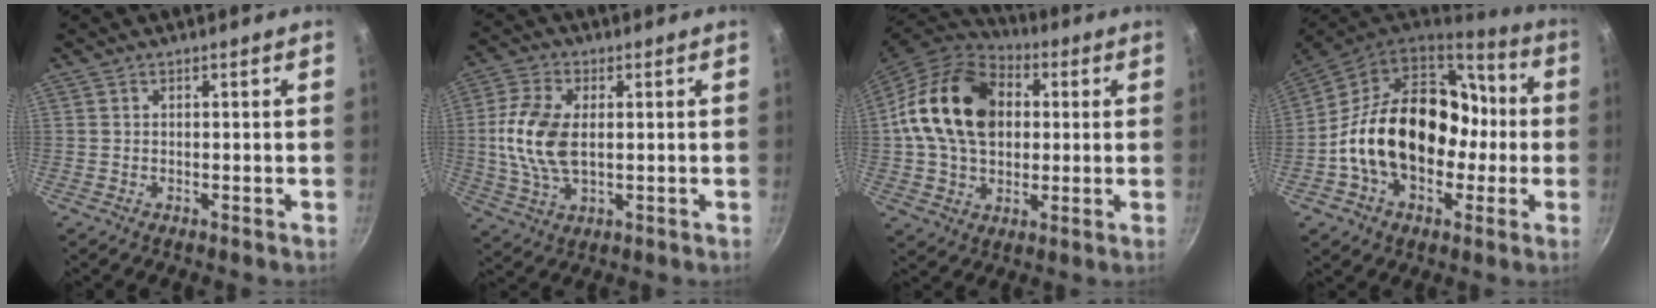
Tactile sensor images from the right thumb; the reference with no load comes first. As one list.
[{"total": 11.2, "force": [0.4, 6.4, 9.1], "torque": [-0.184, 0.008, 0.006]}, {"total": 20.1, "force": [3.0, 14.6, 13.6], "torque": [-0.219, 0.020, 0.043]}, {"total": 24.5, "force": [-1.7, 17.5, 17.1], "torque": [-0.262, 0.059, -0.026]}]